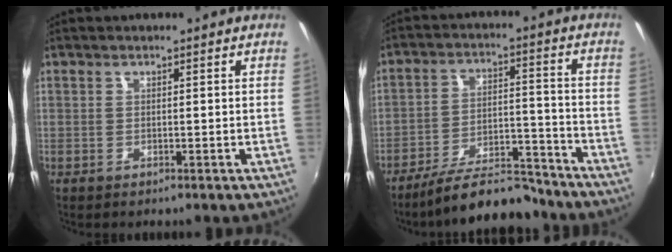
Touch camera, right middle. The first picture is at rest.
{"total": 14.3, "force": [-12.6, 3.2, 5.9], "torque": [-0.118, 0.007, -0.189]}